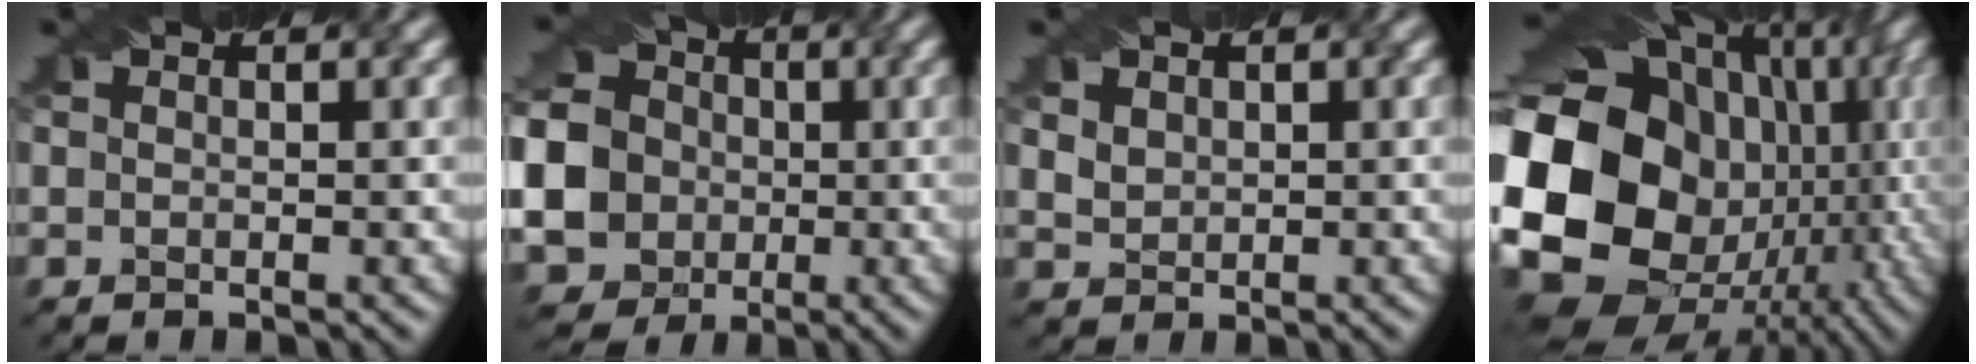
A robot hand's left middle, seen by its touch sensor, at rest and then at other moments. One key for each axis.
{"total": 15.9, "fx": -1.3, "fy": 14.7, "fz": 5.8, "tx": -0.172, "ty": 0.009, "tz": -0.051}
{"total": 3.1, "fx": 1.8, "fy": 2.2, "fz": 1.3, "tx": -0.046, "ty": 0.010, "tz": 0.040}
{"total": 21.1, "fx": -1.8, "fy": 17.3, "fz": 12.0, "tx": -0.243, "ty": -0.023, "tz": -0.051}